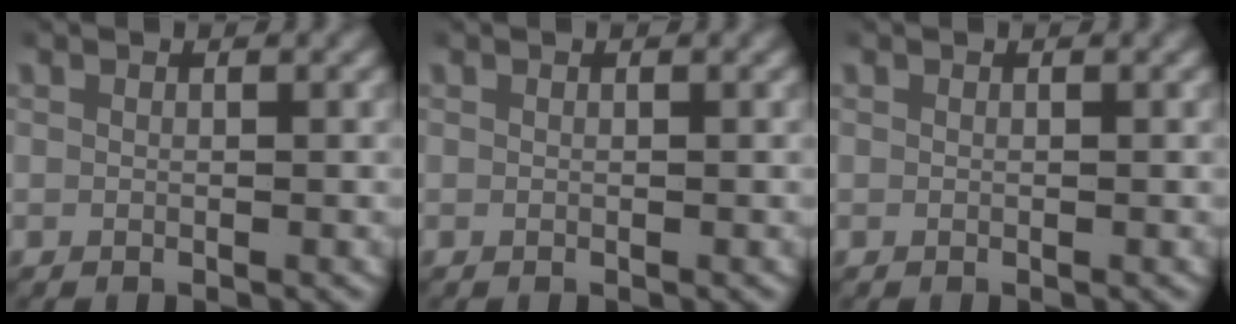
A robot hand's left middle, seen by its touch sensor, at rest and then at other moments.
{"total": 0.0}
{"total": 0.0}